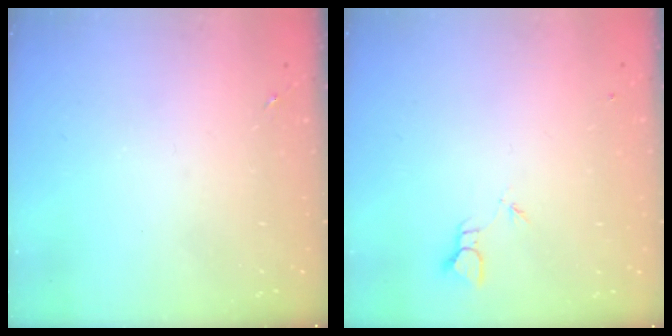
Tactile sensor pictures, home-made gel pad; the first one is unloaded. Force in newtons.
{"total": 1.9, "press": 1.9, "slide": 0.1}